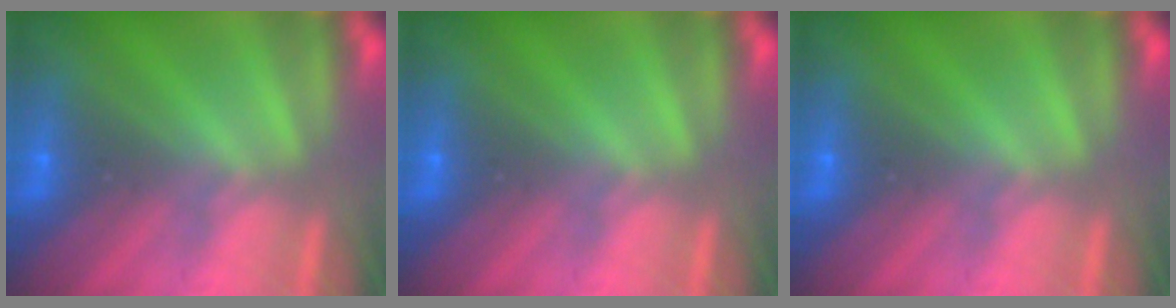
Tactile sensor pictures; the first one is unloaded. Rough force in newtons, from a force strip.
{"total": 0.0}
{"total": 0.0}